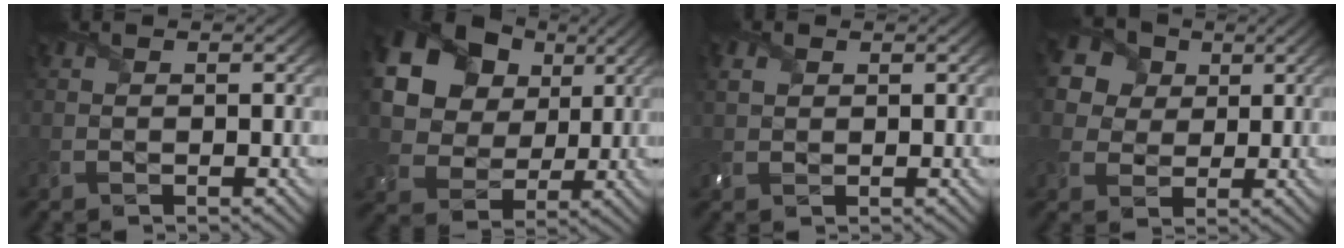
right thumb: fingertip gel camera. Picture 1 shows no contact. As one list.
[{"total": 19.2, "force": [7.9, 14.8, 9.4], "torque": [-0.260, 0.061, 0.160]}, {"total": 2.0, "force": [0.8, 1.5, 1.1], "torque": [-0.038, 0.005, 0.014]}, {"total": 10.0, "force": [4.8, 7.9, 3.8], "torque": [-0.148, 0.031, 0.090]}]